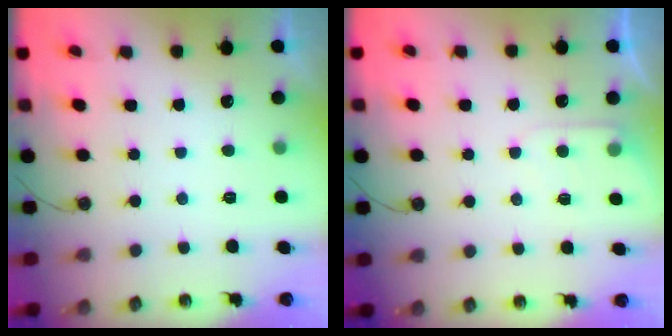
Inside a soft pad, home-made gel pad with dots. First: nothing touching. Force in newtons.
{"total": 5.2, "press": 5.1, "slide": 0.8}